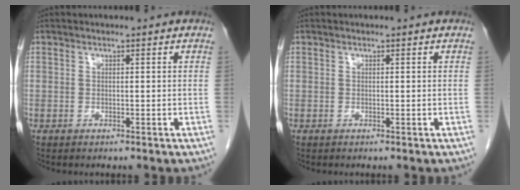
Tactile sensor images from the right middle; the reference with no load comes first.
{"total": 0.0}